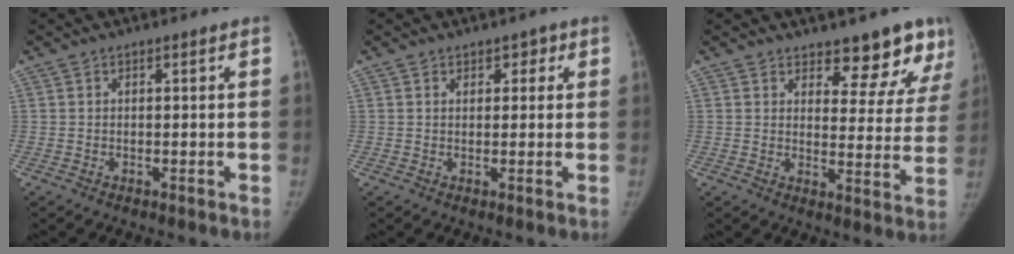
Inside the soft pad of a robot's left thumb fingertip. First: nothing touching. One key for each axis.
{"total": 2.7, "fx": 1.3, "fy": 1.9, "fz": 1.4, "tx": 0.004, "ty": -0.004, "tz": 0.016}
{"total": 11.2, "fx": 9.0, "fy": 4.6, "fz": 4.9, "tx": -0.008, "ty": -0.062, "tz": 0.103}